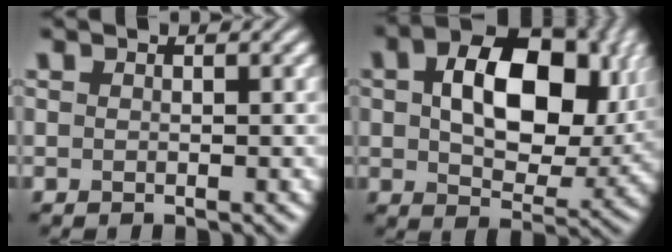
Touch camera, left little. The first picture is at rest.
{"total": 12.0, "force": [2.4, 7.5, 9.1], "torque": [-0.141, -0.002, 0.046]}